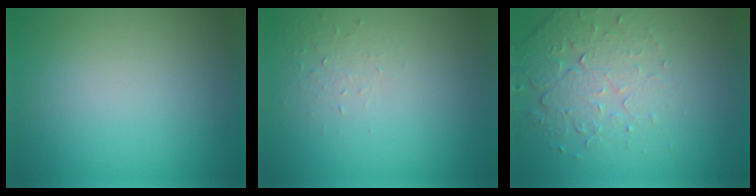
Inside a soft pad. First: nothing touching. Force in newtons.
{"total": 1.0, "press": 0.4, "slide": 0.9}
{"total": 5.0, "press": 3.5, "slide": 3.6}